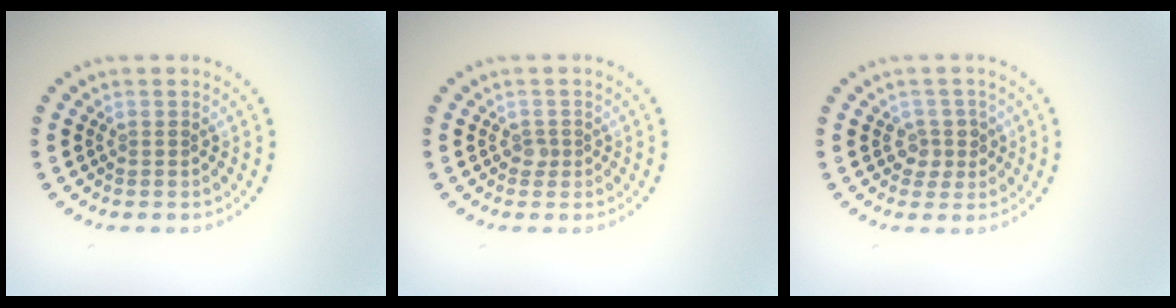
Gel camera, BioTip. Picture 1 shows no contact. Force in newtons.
{"total": 0.8, "press": 0.5, "slide": 0.6}
{"total": 1.9, "press": 1.5, "slide": 1.2}